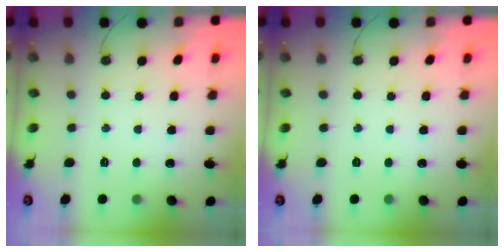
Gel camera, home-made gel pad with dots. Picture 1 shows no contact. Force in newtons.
{"total": 0.0}